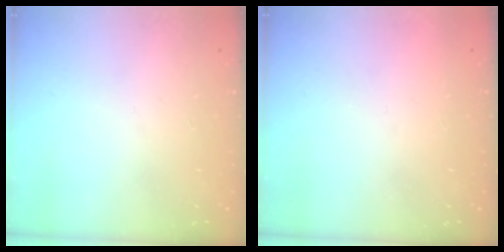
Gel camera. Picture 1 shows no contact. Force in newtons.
{"total": 1.5, "press": 1.5, "slide": 0.1}